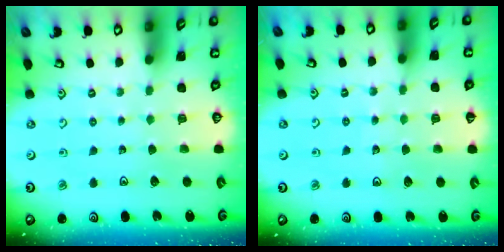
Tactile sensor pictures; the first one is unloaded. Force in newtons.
{"total": 3.9, "press": 3.8, "slide": 0.9}